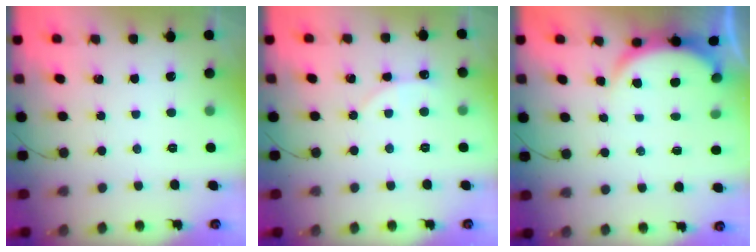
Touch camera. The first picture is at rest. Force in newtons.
{"total": 2.7, "press": 2.7, "slide": 0.4}
{"total": 3.6, "press": 3.6, "slide": 0.6}